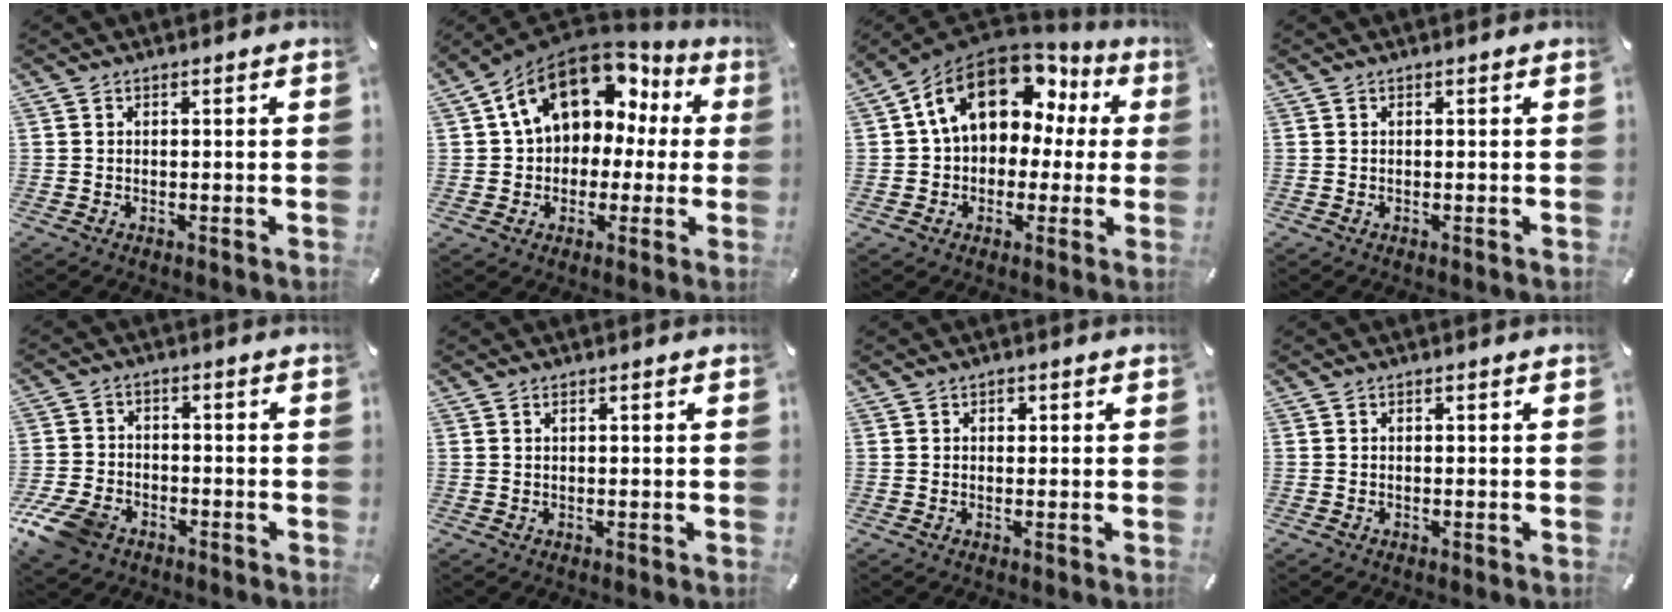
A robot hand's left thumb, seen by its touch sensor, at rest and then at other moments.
{"total": 16.5, "force": [6.7, 11.8, 9.4], "torque": [-0.156, -0.029, 0.119]}
{"total": 18.1, "force": [6.8, 12.7, 11.1], "torque": [-0.188, -0.029, 0.119]}
{"total": 0.0}
{"total": 8.7, "force": [-5.2, 5.6, 4.2], "torque": [-0.101, 0.022, -0.100]}
{"total": 0.7, "force": [0.2, 0.2, 0.6], "torque": [-0.011, 0.000, 0.004]}
{"total": 1.1, "force": [0.3, 1.0, 0.4], "torque": [-0.001, 0.002, 0.002]}
{"total": 0.0}